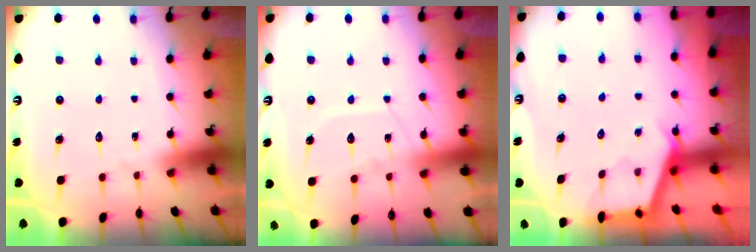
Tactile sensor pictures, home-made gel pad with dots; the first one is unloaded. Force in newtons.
{"total": 8.3, "press": 8.3, "slide": 0.8}
{"total": 2.9, "press": 2.9, "slide": 0.3}